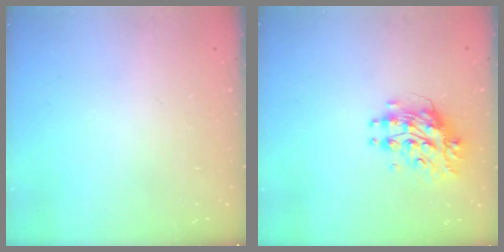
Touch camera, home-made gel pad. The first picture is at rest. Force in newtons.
{"total": 9.0, "press": 9.0, "slide": 0.8}